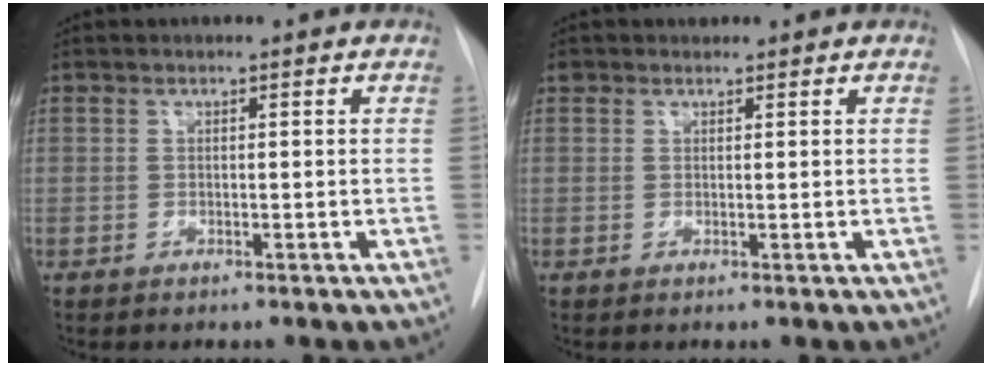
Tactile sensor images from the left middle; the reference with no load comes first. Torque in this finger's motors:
{"motor_torque": [0.06, -0.06, -0.04, -0.01]}